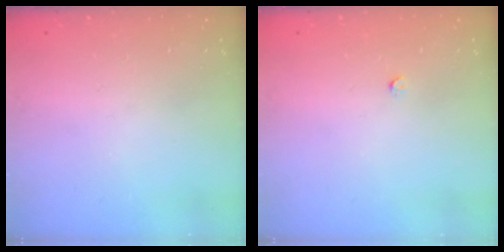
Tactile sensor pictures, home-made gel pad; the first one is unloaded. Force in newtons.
{"total": 2.2, "press": 2.2, "slide": 0.3}